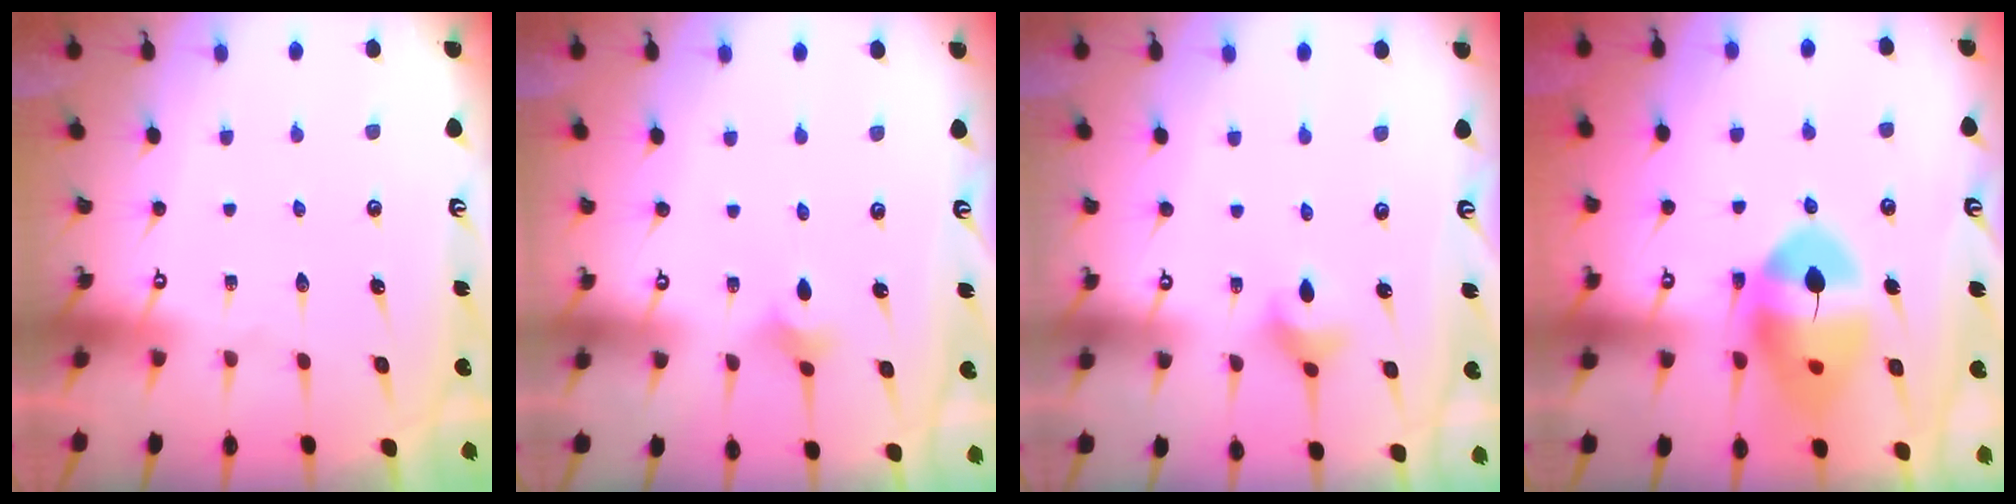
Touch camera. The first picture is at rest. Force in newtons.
{"total": 1.9, "press": 1.8, "slide": 0.5}
{"total": 4.5, "press": 4.4, "slide": 1.0}
{"total": 13.3, "press": 13.3, "slide": 1.4}